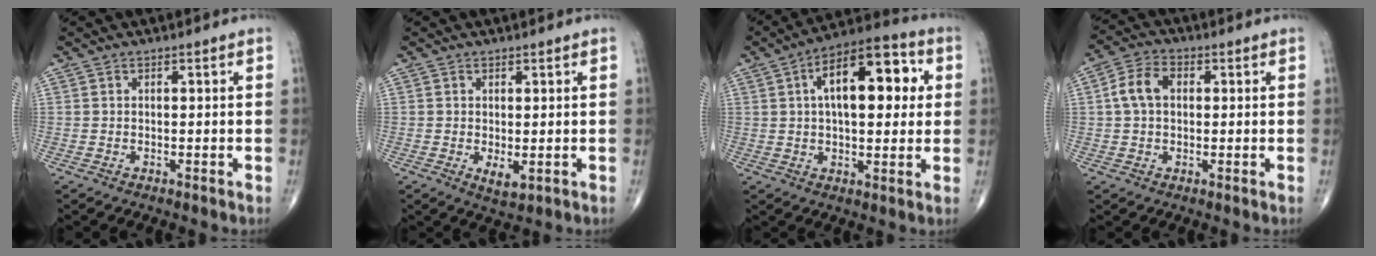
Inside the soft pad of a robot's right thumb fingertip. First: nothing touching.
{"total": 2.7, "force": [-0.4, 1.3, 2.4], "torque": [-0.038, -0.009, -0.001]}
{"total": 16.7, "force": [3.9, 7.9, 14.1], "torque": [-0.185, 0.020, 0.052]}
{"total": 7.7, "force": [1.0, 5.0, 5.7], "torque": [-0.115, 0.025, 0.013]}